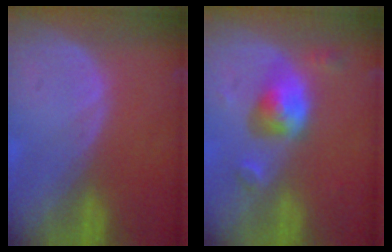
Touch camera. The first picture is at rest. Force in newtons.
{"total": 5.7, "press": 5.4, "slide": 1.8}